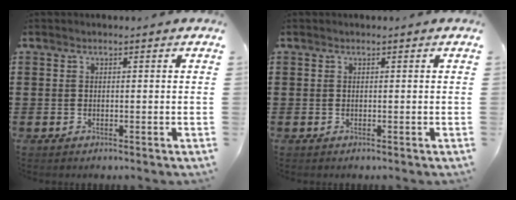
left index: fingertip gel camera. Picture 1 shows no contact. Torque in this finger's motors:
{"motor_torque": [0.00, 0.00, 0.00, 0.00]}